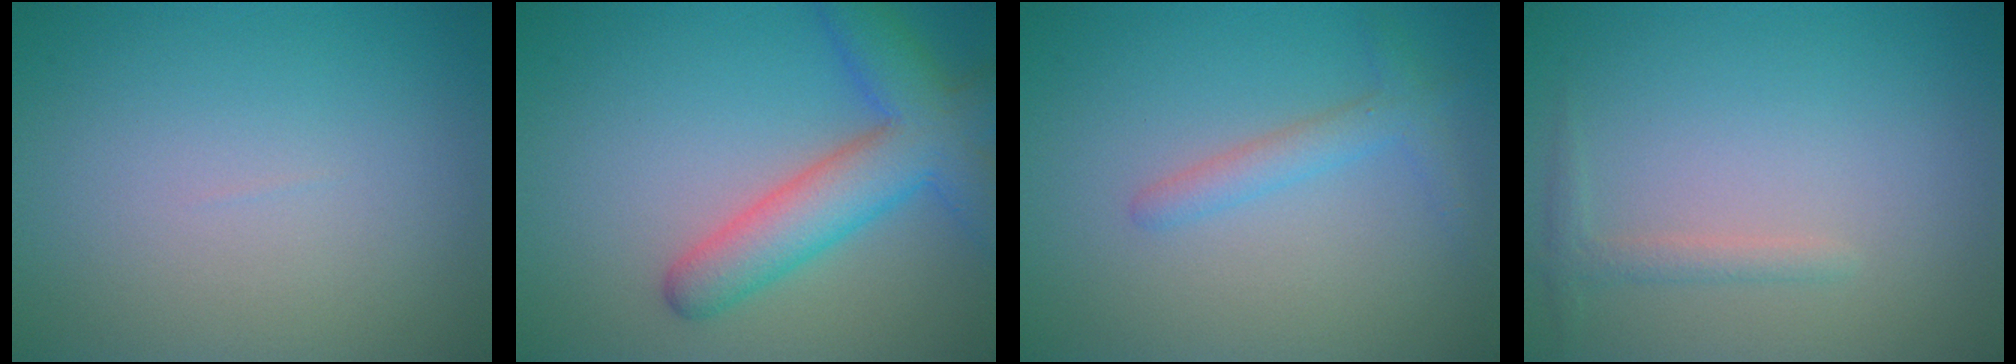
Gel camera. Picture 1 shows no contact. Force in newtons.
{"total": 6.5, "press": 6.5, "slide": 0.3}
{"total": 2.1, "press": 2.1, "slide": 0.0}
{"total": 1.3, "press": 1.3, "slide": 0.1}